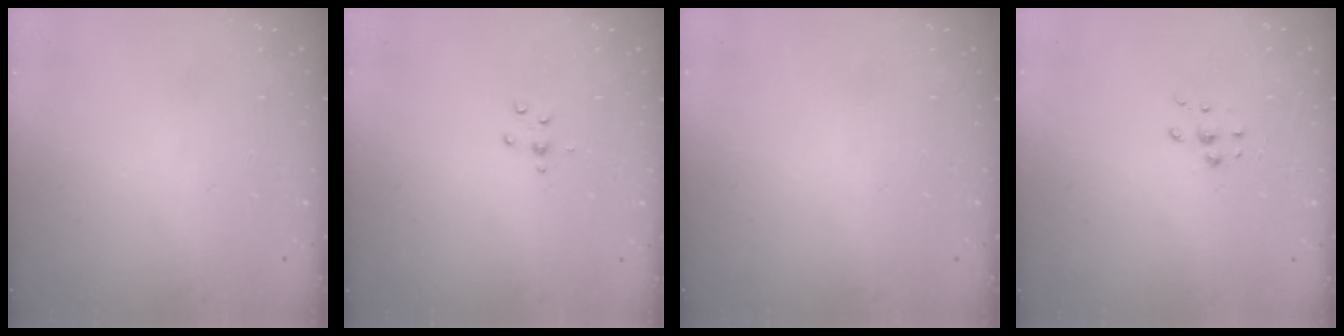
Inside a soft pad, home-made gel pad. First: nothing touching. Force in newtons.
{"total": 3.0, "press": 3.0, "slide": 0.4}
{"total": 0.0}
{"total": 5.1, "press": 5.0, "slide": 0.7}